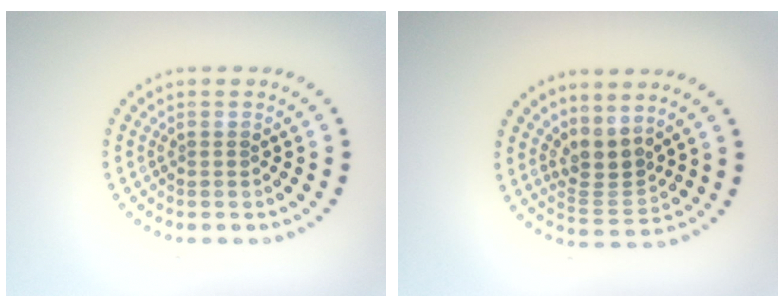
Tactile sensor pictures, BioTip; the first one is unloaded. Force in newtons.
{"total": 2.8, "press": 2.0, "slide": 1.9}